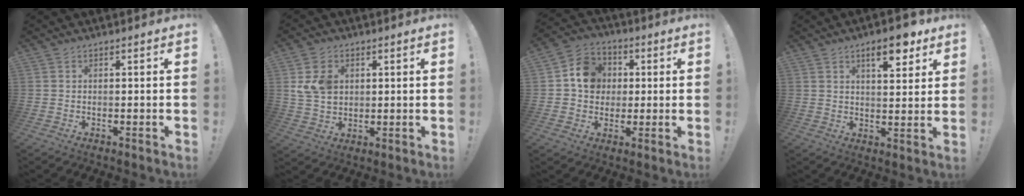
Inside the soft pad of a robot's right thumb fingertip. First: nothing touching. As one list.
[{"total": 8.8, "force": [2.9, 7.1, 4.3], "torque": [-0.076, -0.010, 0.056]}, {"total": 11.5, "force": [1.8, 10.2, 4.9], "torque": [-0.060, 0.009, 0.040]}, {"total": 9.7, "force": [5.6, 3.6, 7.1], "torque": [-0.089, -0.023, 0.091]}]